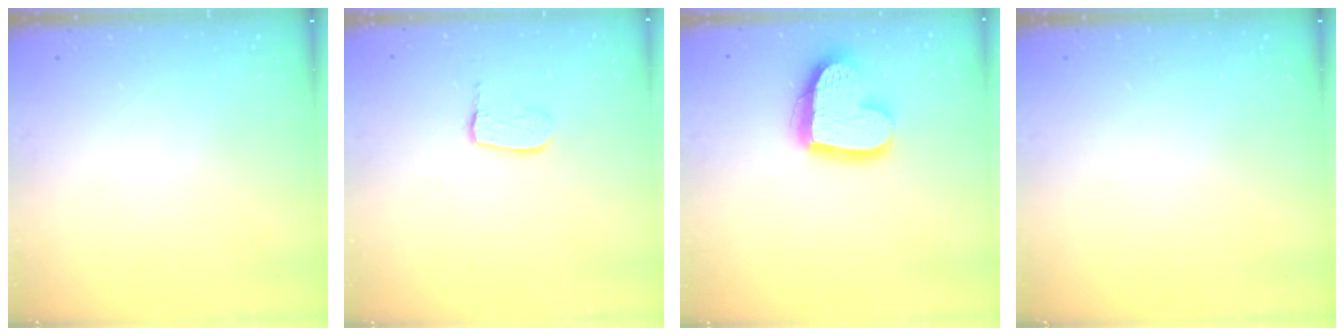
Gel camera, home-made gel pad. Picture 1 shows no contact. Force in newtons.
{"total": 8.2, "press": 8.2, "slide": 0.7}
{"total": 17.8, "press": 17.7, "slide": 1.9}
{"total": 0.0}